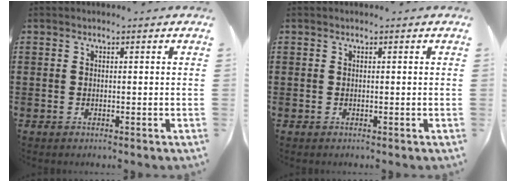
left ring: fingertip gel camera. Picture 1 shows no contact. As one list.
[{"total": 0.0}]